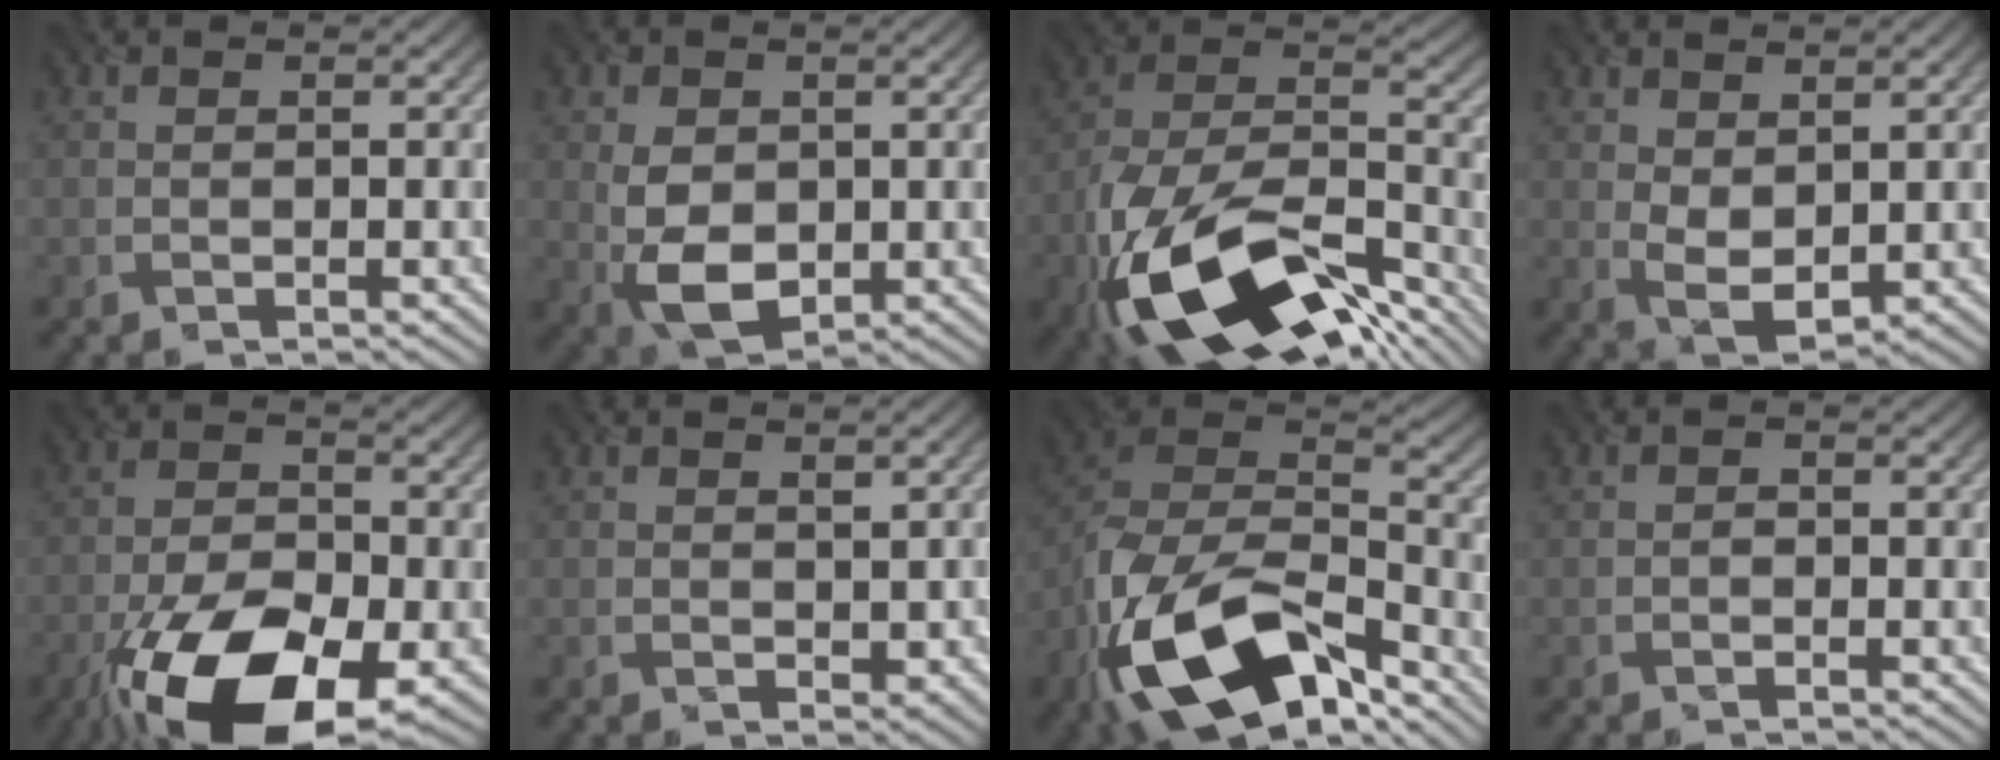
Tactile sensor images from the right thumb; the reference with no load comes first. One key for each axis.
{"total": 6.6, "fx": -0.2, "fy": 4.6, "fz": 4.8, "tx": -0.104, "ty": -0.008, "tz": -0.003}
{"total": 20.4, "fx": -11.7, "fy": 9.5, "fz": 13.8, "tx": -0.286, "ty": -0.045, "tz": -0.190}
{"total": 4.6, "fx": 1.3, "fy": 2.7, "fz": 3.4, "tx": -0.079, "ty": -0.007, "tz": 0.031}
{"total": 16.4, "fx": -8.5, "fy": 7.9, "fz": 11.6, "tx": -0.222, "ty": -0.030, "tz": -0.152}
{"total": 1.4, "fx": 0.4, "fy": 1.0, "fz": 0.9, "tx": -0.016, "ty": -0.005, "tz": 0.013}
{"total": 20.2, "fx": -11.9, "fy": 9.9, "fz": 13.0, "tx": -0.297, "ty": -0.049, "tz": -0.194}
{"total": 0.6, "fx": -0.3, "fy": 0.4, "fz": 0.2, "tx": -0.002, "ty": 0.000, "tz": -0.006}